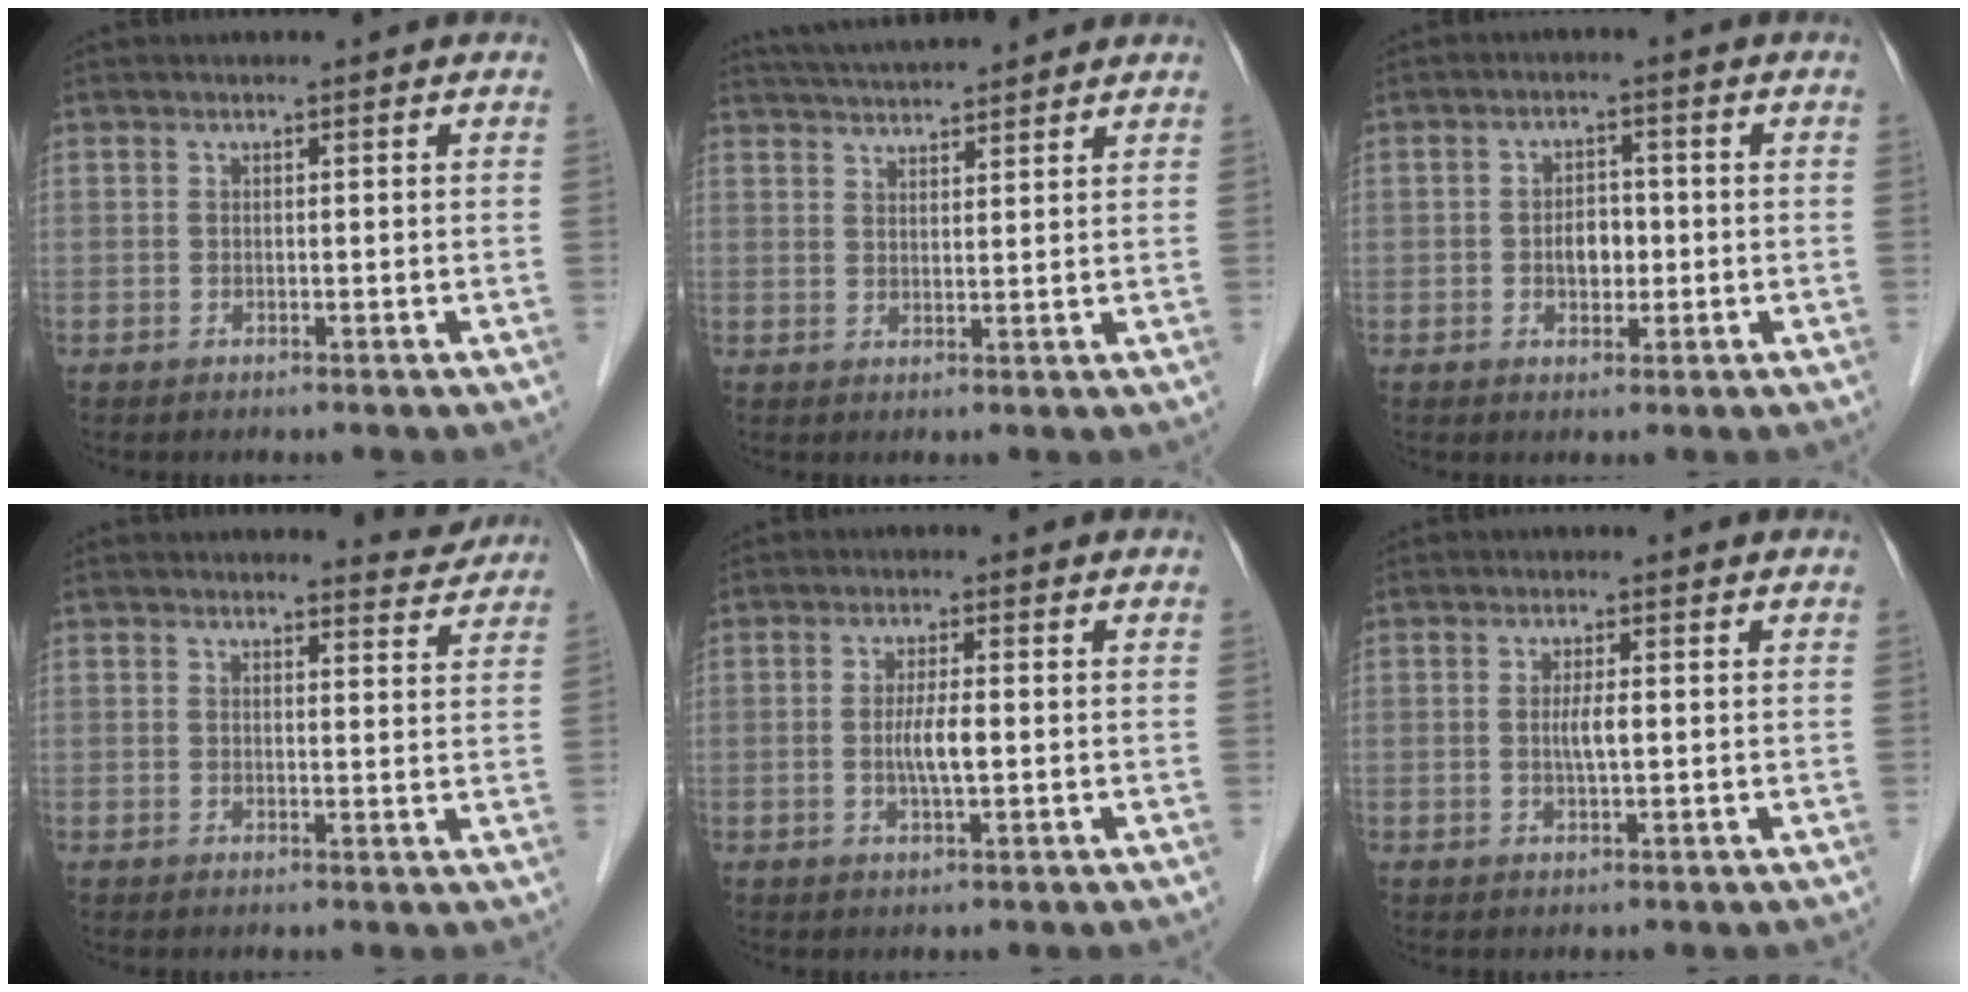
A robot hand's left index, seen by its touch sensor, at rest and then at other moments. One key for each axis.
{"total": 10.3, "fx": 9.4, "fy": 1.0, "fz": 3.9, "tx": -0.068, "ty": 0.030, "tz": 0.141}
{"total": 3.7, "fx": -0.6, "fy": 2.4, "fz": 2.7, "tx": -0.046, "ty": 0.008, "tz": -0.008}
{"total": 3.9, "fx": 3.9, "fy": 0.5, "fz": -0.2, "tx": 0.002, "ty": -0.016, "tz": 0.036}
{"total": 3.4, "fx": -0.4, "fy": 0.4, "fz": 3.4, "tx": -0.069, "ty": -0.003, "tz": -0.007}
{"total": 2.2, "fx": 0.0, "fy": 0.2, "fz": 2.1, "tx": -0.043, "ty": -0.002, "tz": 0.001}